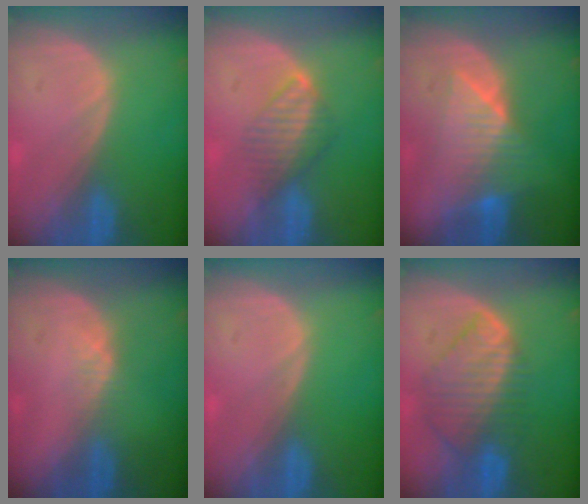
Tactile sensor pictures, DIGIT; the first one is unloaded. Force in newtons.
{"total": 4.5, "press": 4.4, "slide": 0.7}
{"total": 7.4, "press": 7.2, "slide": 1.6}
{"total": 1.4, "press": 1.2, "slide": 0.7}
{"total": 0.0}
{"total": 8.6, "press": 7.6, "slide": 4.1}